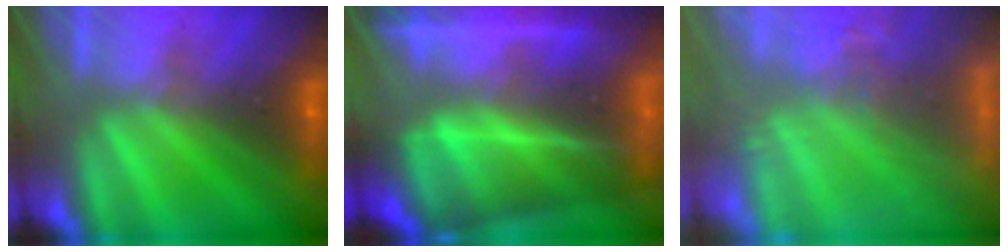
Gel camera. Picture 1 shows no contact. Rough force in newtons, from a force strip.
{"total": 7.2}
{"total": 7.2}